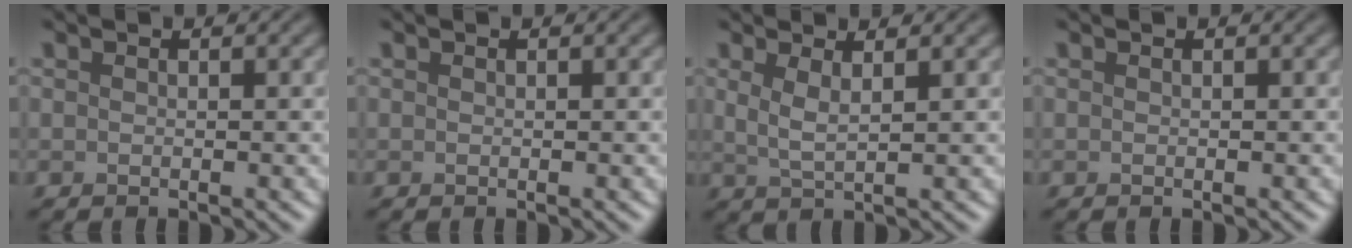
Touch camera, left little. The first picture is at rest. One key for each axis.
{"total": 0.0}
{"total": 2.2, "fx": 0.9, "fy": 0.5, "fz": 1.9, "tx": -0.035, "ty": -0.003, "tz": 0.018}
{"total": 0.0}